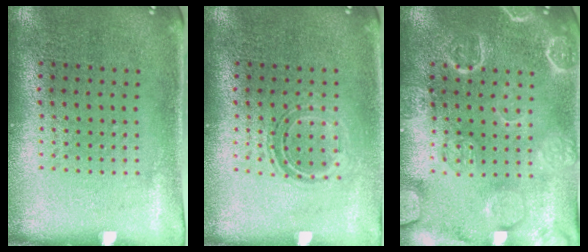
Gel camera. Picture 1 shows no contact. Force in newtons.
{"total": 1.2, "press": 0.9, "slide": 0.7}
{"total": 5.0, "press": 5.0, "slide": 0.8}